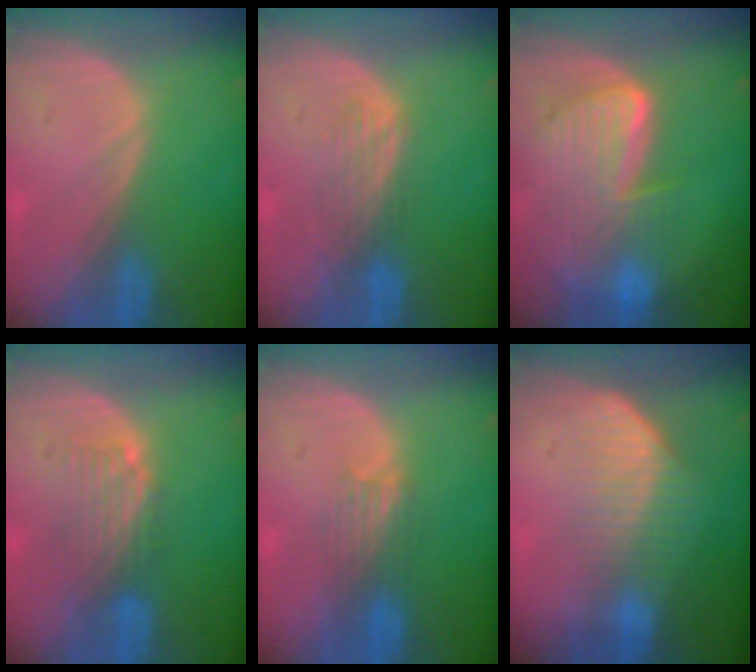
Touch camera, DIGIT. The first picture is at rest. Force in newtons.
{"total": 3.8, "press": 3.2, "slide": 1.9}
{"total": 9.7, "press": 8.3, "slide": 5.1}
{"total": 5.1, "press": 4.4, "slide": 2.6}
{"total": 3.3, "press": 3.2, "slide": 0.8}
{"total": 7.4, "press": 6.2, "slide": 4.0}